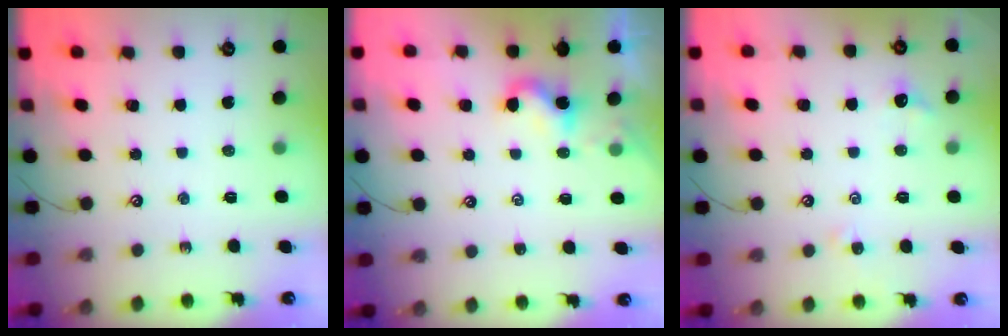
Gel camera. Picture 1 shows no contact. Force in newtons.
{"total": 0.6, "press": 0.6, "slide": 0.3}
{"total": 2.9, "press": 2.9, "slide": 0.7}